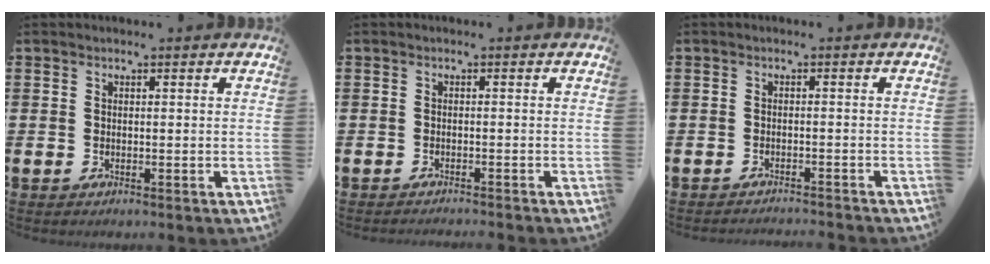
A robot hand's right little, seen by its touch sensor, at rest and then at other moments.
{"total": 0.8, "force": [-0.8, -0.2, 0.0], "torque": [0.000, -0.001, -0.016]}
{"total": 1.2, "force": [-1.2, -0.2, 0.0], "torque": [0.001, 0.002, -0.024]}